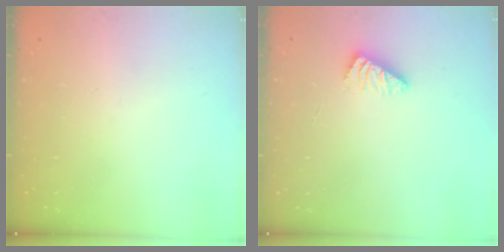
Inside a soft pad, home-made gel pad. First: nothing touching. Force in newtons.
{"total": 2.5, "press": 2.4, "slide": 0.4}